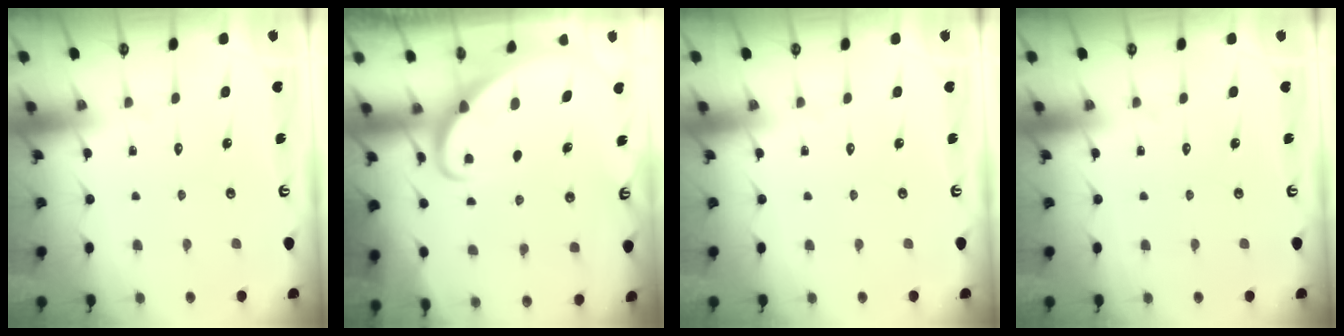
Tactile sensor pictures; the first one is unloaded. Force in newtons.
{"total": 2.4, "press": 2.4, "slide": 0.2}
{"total": 0.0}
{"total": 0.0}